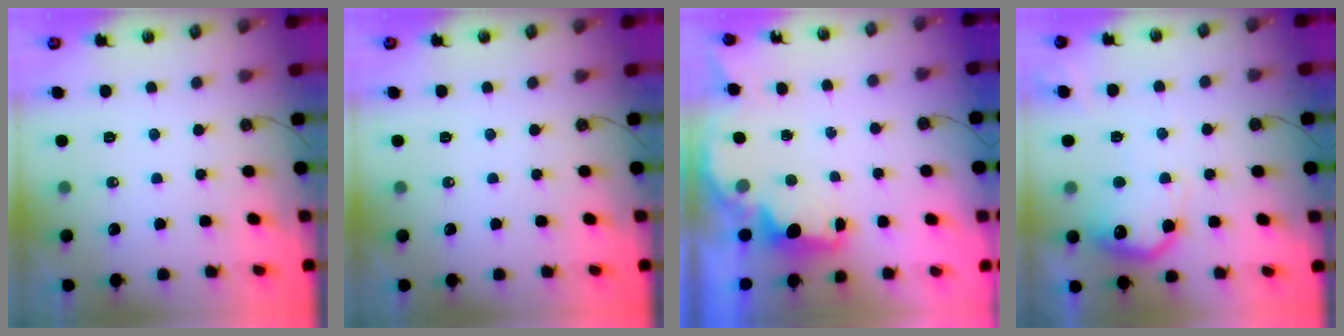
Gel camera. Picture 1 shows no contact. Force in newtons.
{"total": 0.0}
{"total": 2.3, "press": 2.1, "slide": 0.8}
{"total": 14.1, "press": 14.1, "slide": 0.8}